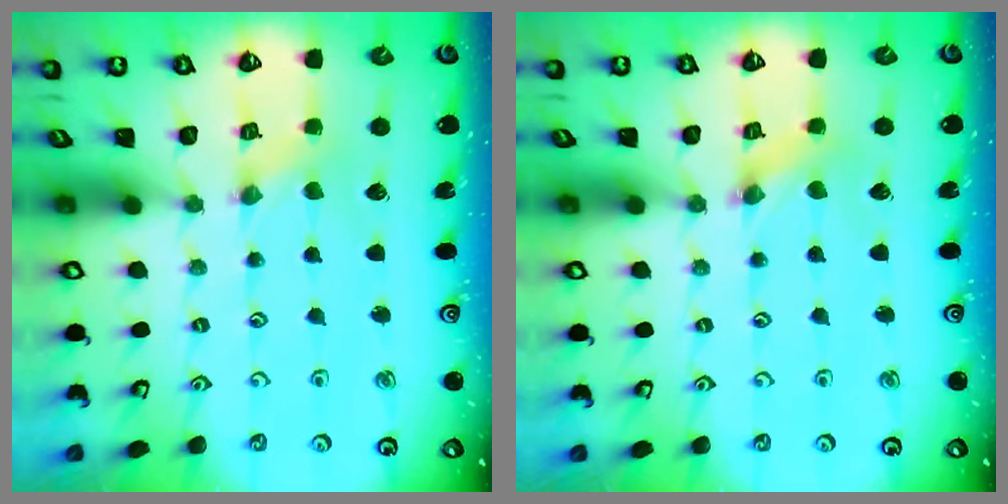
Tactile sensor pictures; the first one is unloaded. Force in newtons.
{"total": 0.9, "press": 0.9, "slide": 0.2}